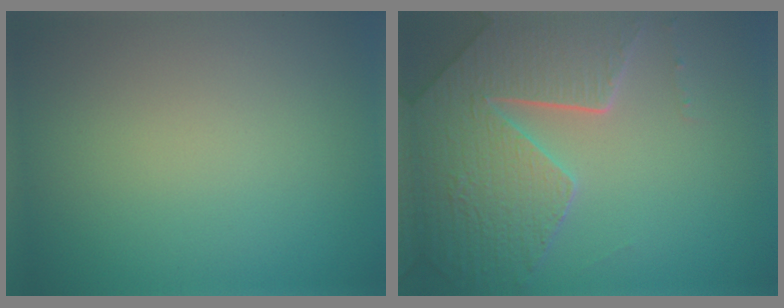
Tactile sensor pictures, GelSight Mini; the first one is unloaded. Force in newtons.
{"total": 7.9, "press": 5.8, "slide": 5.5}